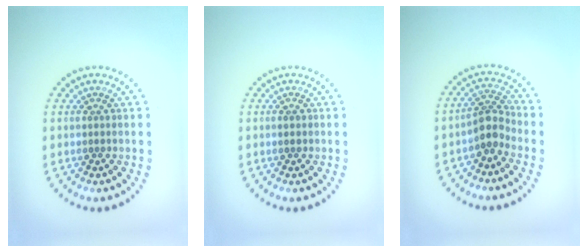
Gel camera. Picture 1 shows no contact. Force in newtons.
{"total": 0.8, "press": 0.8, "slide": 0.0}
{"total": 2.7, "press": 2.2, "slide": 1.7}